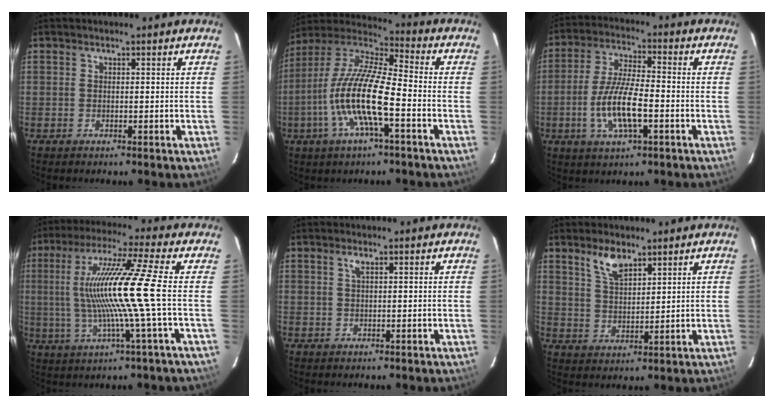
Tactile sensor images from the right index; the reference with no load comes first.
{"total": 15.8, "force": [-5.0, 3.3, 14.7], "torque": [-0.290, -0.006, -0.104]}
{"total": 10.8, "force": [-3.3, 3.0, 9.9], "torque": [-0.200, -0.005, -0.061]}
{"total": 14.9, "force": [-0.5, -2.1, 14.7], "torque": [-0.271, -0.002, -0.006]}
{"total": 1.1, "force": [0.6, 0.2, 0.9], "torque": [-0.019, 0.004, 0.010]}
{"total": 5.9, "force": [4.1, 2.4, 3.5], "torque": [-0.063, 0.002, 0.081]}